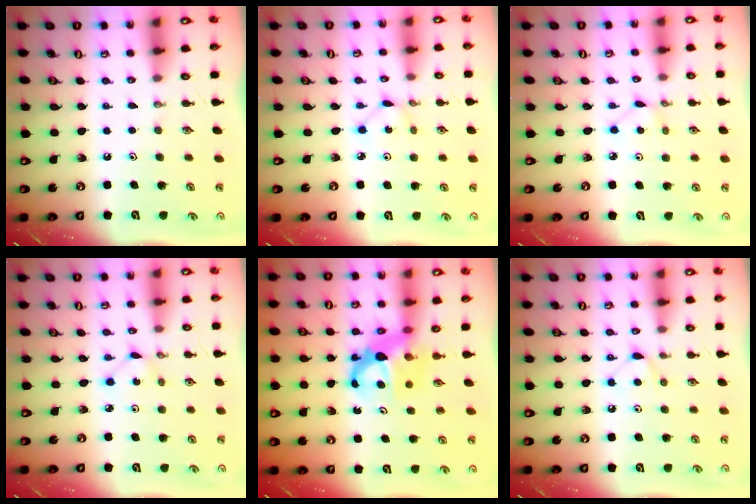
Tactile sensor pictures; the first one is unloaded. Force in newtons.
{"total": 1.3, "press": 1.3, "slide": 0.2}
{"total": 1.9, "press": 1.9, "slide": 0.2}
{"total": 2.2, "press": 2.2, "slide": 0.3}
{"total": 6.6, "press": 6.6, "slide": 0.5}
{"total": 6.0, "press": 6.0, "slide": 0.7}